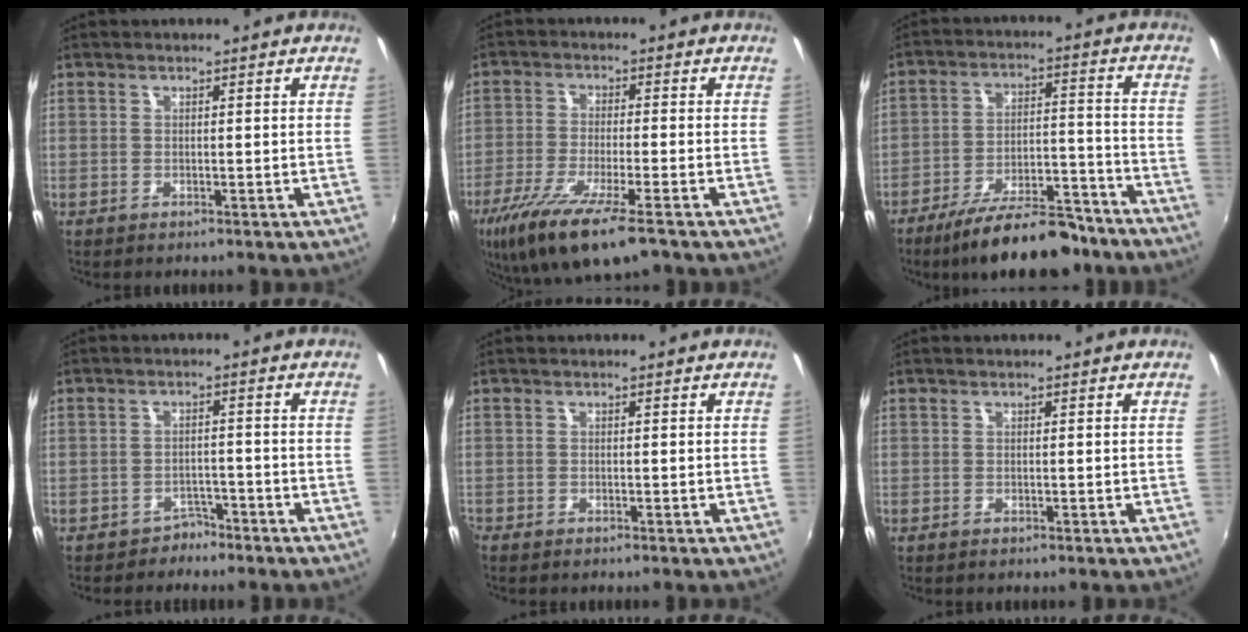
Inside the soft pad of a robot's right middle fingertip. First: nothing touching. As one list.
[{"total": 13.8, "force": [-9.0, 2.5, 10.2], "torque": [-0.209, -0.048, -0.161]}, {"total": 17.4, "force": [-14.1, 5.6, 8.6], "torque": [-0.148, 0.005, -0.200]}, {"total": 3.1, "force": [-2.6, 1.6, 0.0], "torque": [-0.001, 0.010, -0.040]}, {"total": 0.5, "force": [-0.5, 0.1, 0.1], "torque": [-0.002, -0.005, -0.012]}, {"total": 0.0}]